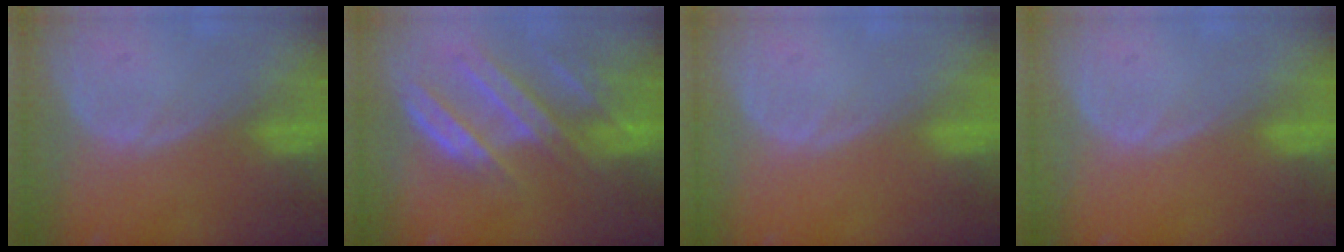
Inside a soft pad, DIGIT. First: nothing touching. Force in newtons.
{"total": 9.2, "press": 8.1, "slide": 4.3}
{"total": 0.0}
{"total": 0.0}